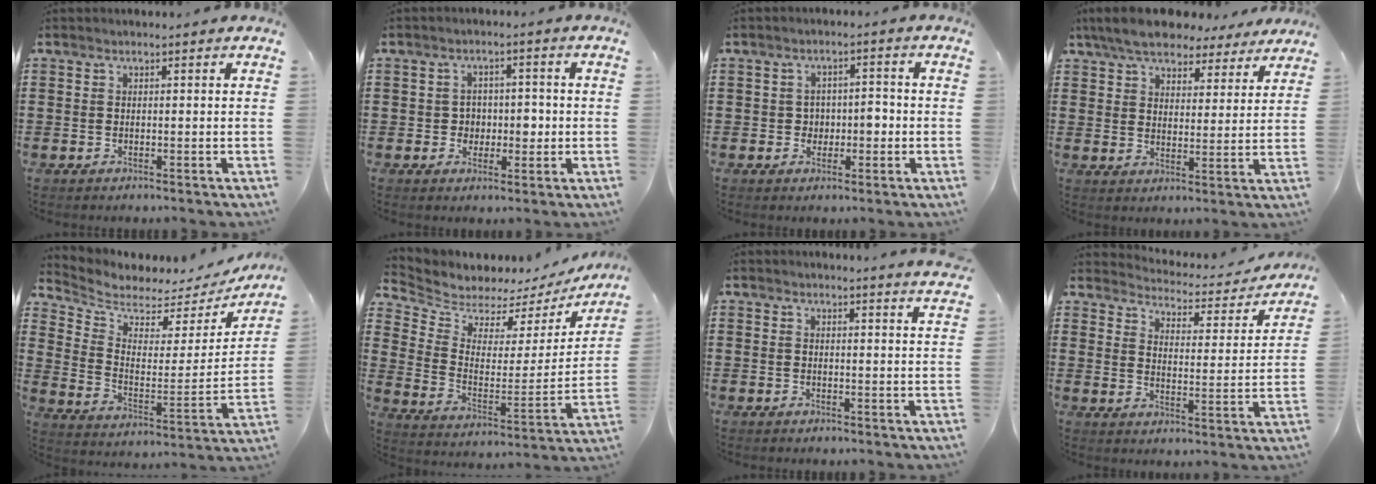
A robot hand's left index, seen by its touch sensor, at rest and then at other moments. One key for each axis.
{"total": 3.4, "fx": -0.3, "fy": 3.0, "fz": 1.7, "tx": -0.028, "ty": 0.001, "tz": -0.014}
{"total": 3.1, "fx": -0.5, "fy": 2.5, "fz": 1.8, "tx": -0.034, "ty": 0.003, "tz": -0.017}
{"total": 7.6, "fx": 6.8, "fy": 1.9, "fz": 2.6, "tx": -0.079, "ty": -0.015, "tz": 0.126}
{"total": 4.8, "fx": 4.5, "fy": 1.5, "fz": 0.6, "tx": -0.045, "ty": -0.041, "tz": 0.075}
{"total": 4.8, "fx": 4.5, "fy": 1.5, "fz": 0.1, "tx": -0.037, "ty": -0.042, "tz": 0.074}
{"total": 2.0, "fx": 1.9, "fy": -0.4, "fz": 0.4, "tx": -0.012, "ty": -0.006, "tz": 0.037}
{"total": 3.4, "fx": 3.4, "fy": 0.4, "fz": 0.3, "tx": -0.023, "ty": -0.032, "tz": 0.050}